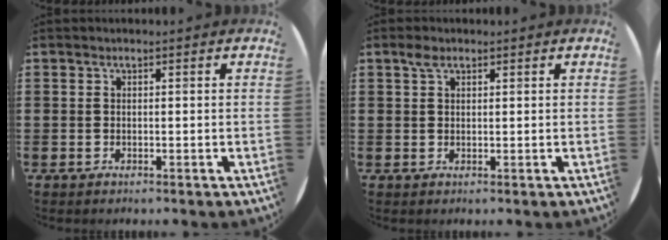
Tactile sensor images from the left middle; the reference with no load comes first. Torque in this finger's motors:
{"motor_torque": [0.56, -0.29, -0.01, 0.00]}